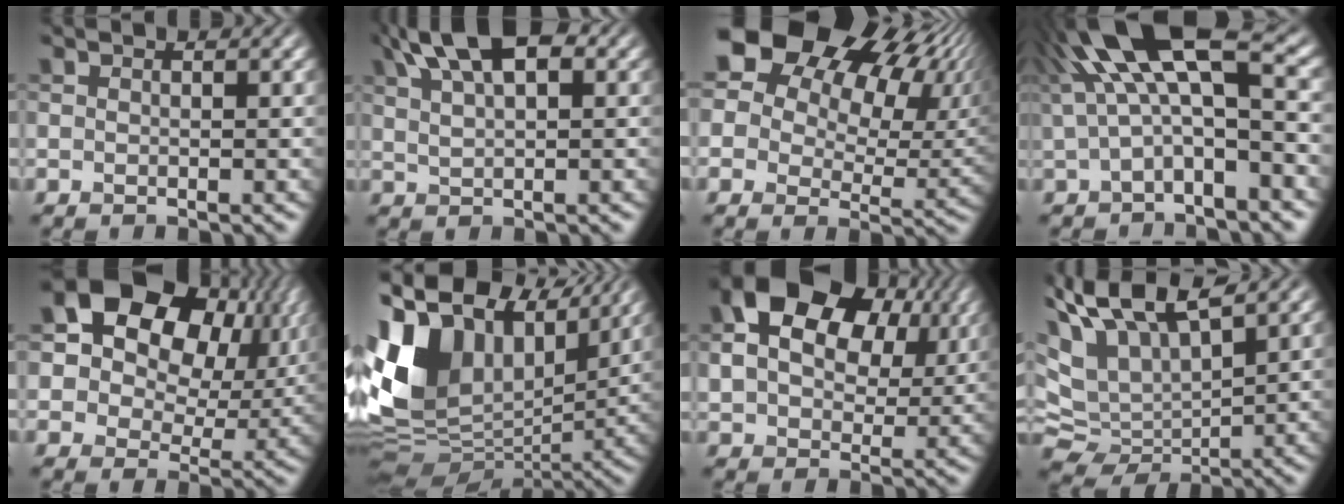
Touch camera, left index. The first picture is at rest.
{"total": 7.9, "force": [4.1, 3.3, 5.9], "torque": [-0.106, 0.022, 0.066]}
{"total": 20.1, "force": [9.3, 13.2, 12.1], "torque": [-0.219, 0.046, 0.162]}
{"total": 10.9, "force": [2.8, 3.7, 9.8], "torque": [-0.177, 0.018, 0.038]}
{"total": 18.4, "force": [7.2, 13.4, 10.3], "torque": [-0.196, 0.052, 0.122]}
{"total": 15.0, "force": [5.8, 9.8, 9.7], "torque": [-0.219, 0.031, 0.095]}
{"total": 15.1, "force": [6.3, 9.6, 9.9], "torque": [-0.170, 0.025, 0.100]}
{"total": 10.9, "force": [5.4, 4.7, 8.1], "torque": [-0.174, 0.008, 0.110]}